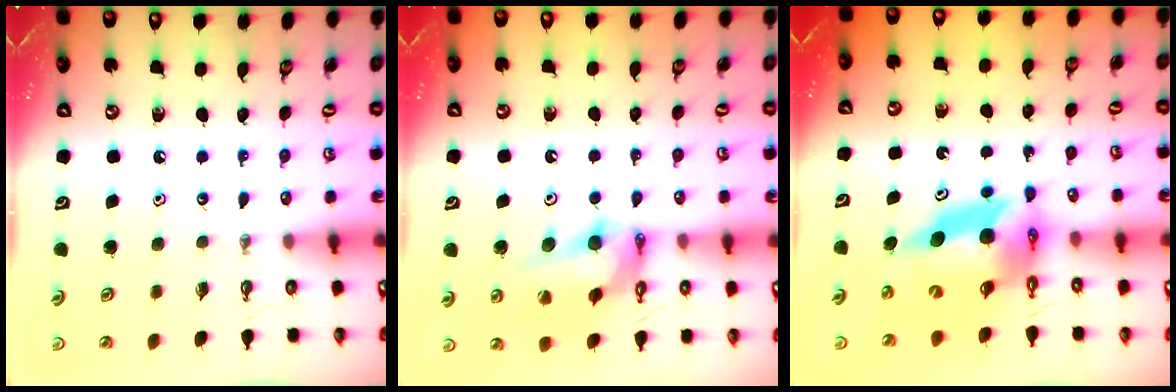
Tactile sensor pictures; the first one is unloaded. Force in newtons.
{"total": 13.0, "press": 12.9, "slide": 1.7}
{"total": 11.6, "press": 11.6, "slide": 1.1}